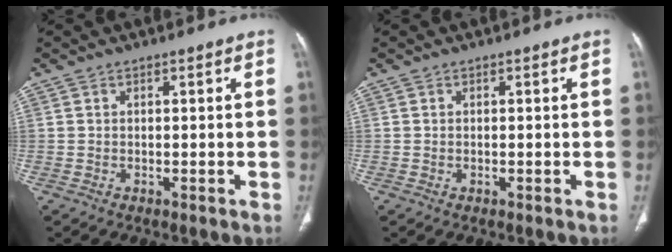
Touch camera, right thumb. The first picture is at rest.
{"total": 0.0}